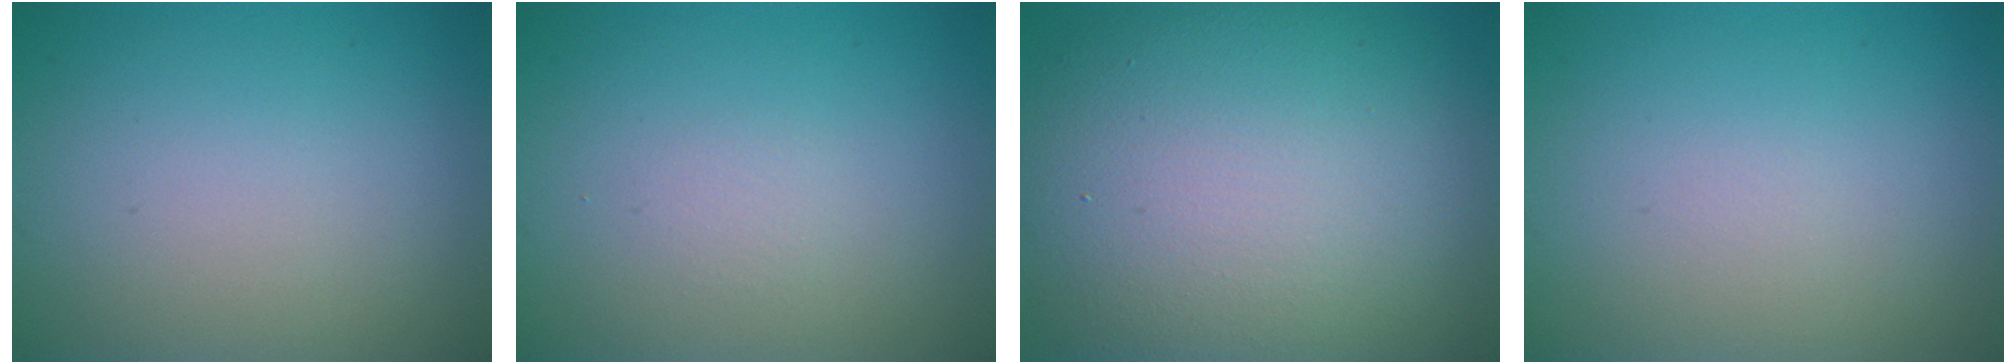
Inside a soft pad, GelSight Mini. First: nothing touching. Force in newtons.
{"total": 0.0}
{"total": 15.1, "press": 15.1, "slide": 0.5}
{"total": 0.0}